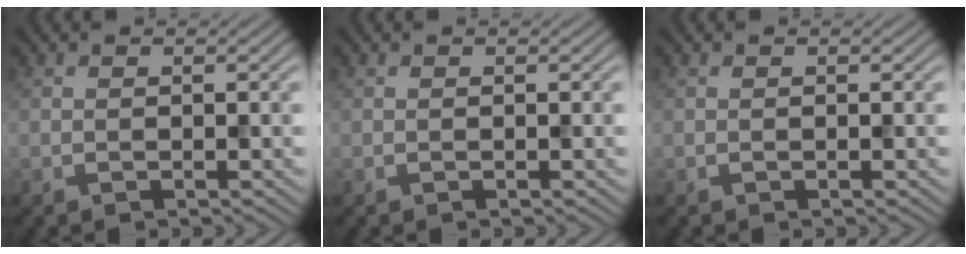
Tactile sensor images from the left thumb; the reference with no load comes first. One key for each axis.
{"total": 0.0}
{"total": 0.0}